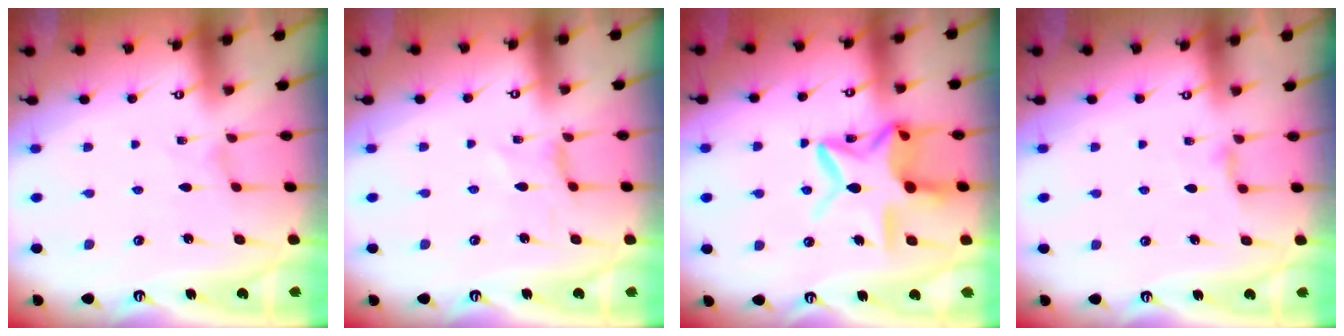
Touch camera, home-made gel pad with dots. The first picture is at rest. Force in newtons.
{"total": 0.0}
{"total": 15.3, "press": 15.3, "slide": 1.2}
{"total": 3.5, "press": 3.4, "slide": 0.5}